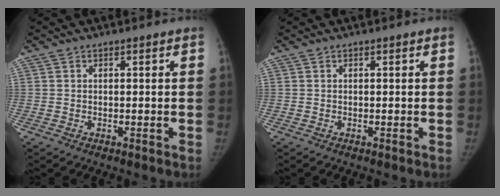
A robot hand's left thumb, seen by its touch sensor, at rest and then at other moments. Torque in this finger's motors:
{"motor_torque": [0.08, -0.25, 0.55, -0.14, 0.08]}